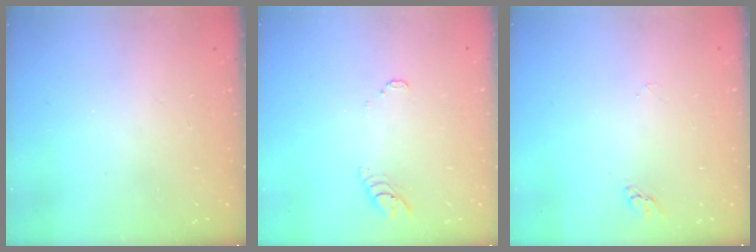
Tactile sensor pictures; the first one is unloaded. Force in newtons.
{"total": 3.7, "press": 3.7, "slide": 0.4}
{"total": 2.2, "press": 2.2, "slide": 0.2}